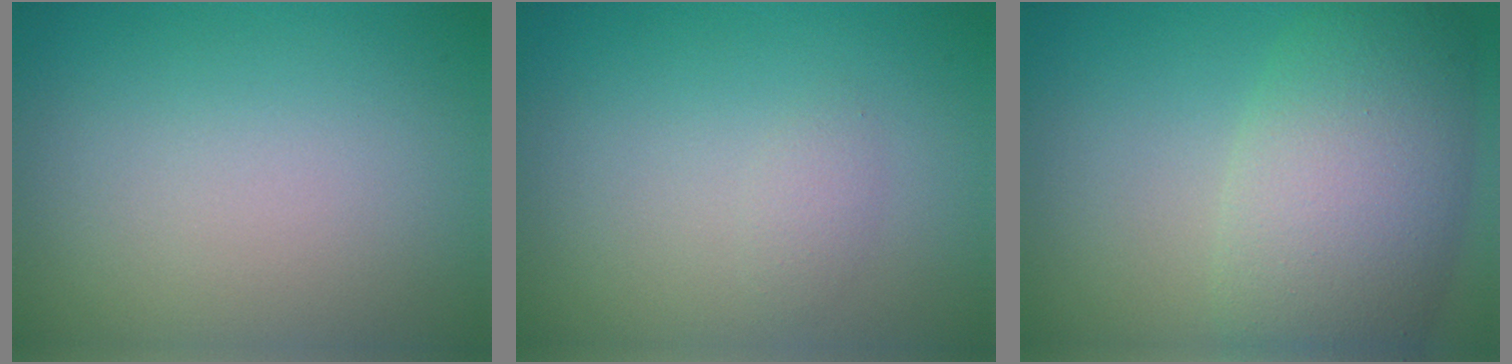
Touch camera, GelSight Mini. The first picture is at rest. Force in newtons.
{"total": 0.8, "press": 0.8, "slide": 0.0}
{"total": 8.7, "press": 8.7, "slide": 0.5}